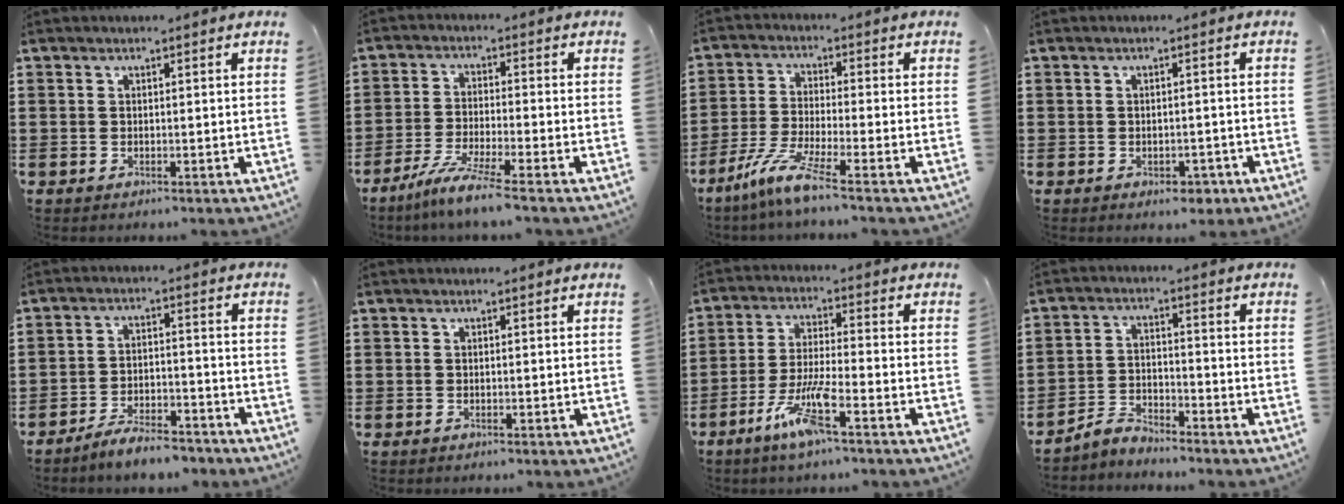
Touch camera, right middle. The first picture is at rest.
{"total": 5.7, "force": [-4.7, -0.4, 3.2], "torque": [-0.070, -0.019, -0.091]}
{"total": 6.8, "force": [-4.9, 0.0, 4.7], "torque": [-0.109, -0.019, -0.098]}
{"total": 2.0, "force": [-1.4, 1.2, 0.8], "torque": [-0.017, 0.002, -0.029]}
{"total": 5.5, "force": [-5.2, 0.7, 1.5], "torque": [-0.038, 0.000, -0.105]}
{"total": 0.0}
{"total": 7.7, "force": [-4.6, 1.0, 6.1], "torque": [-0.136, -0.011, -0.091]}
{"total": 3.7, "force": [-3.7, 0.5, 0.4], "torque": [-0.020, 0.004, -0.081]}